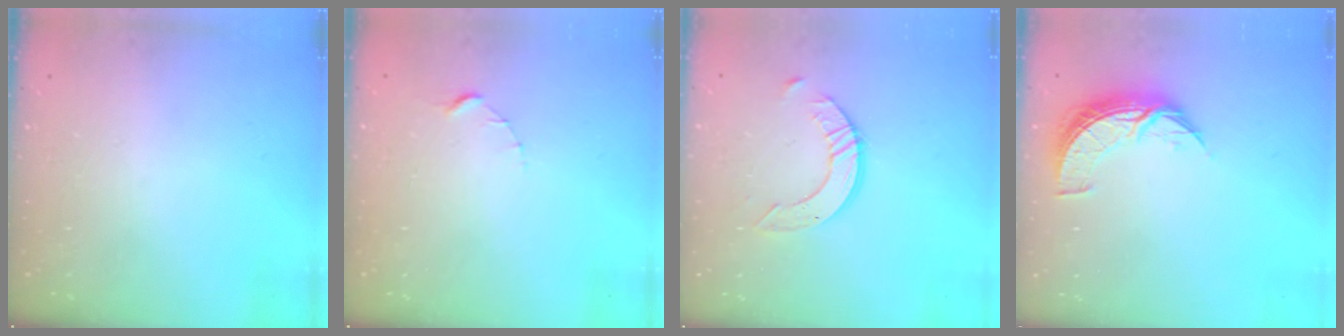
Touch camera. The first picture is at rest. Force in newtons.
{"total": 1.5, "press": 1.5, "slide": 0.2}
{"total": 8.0, "press": 7.9, "slide": 0.8}
{"total": 8.5, "press": 8.5, "slide": 0.5}